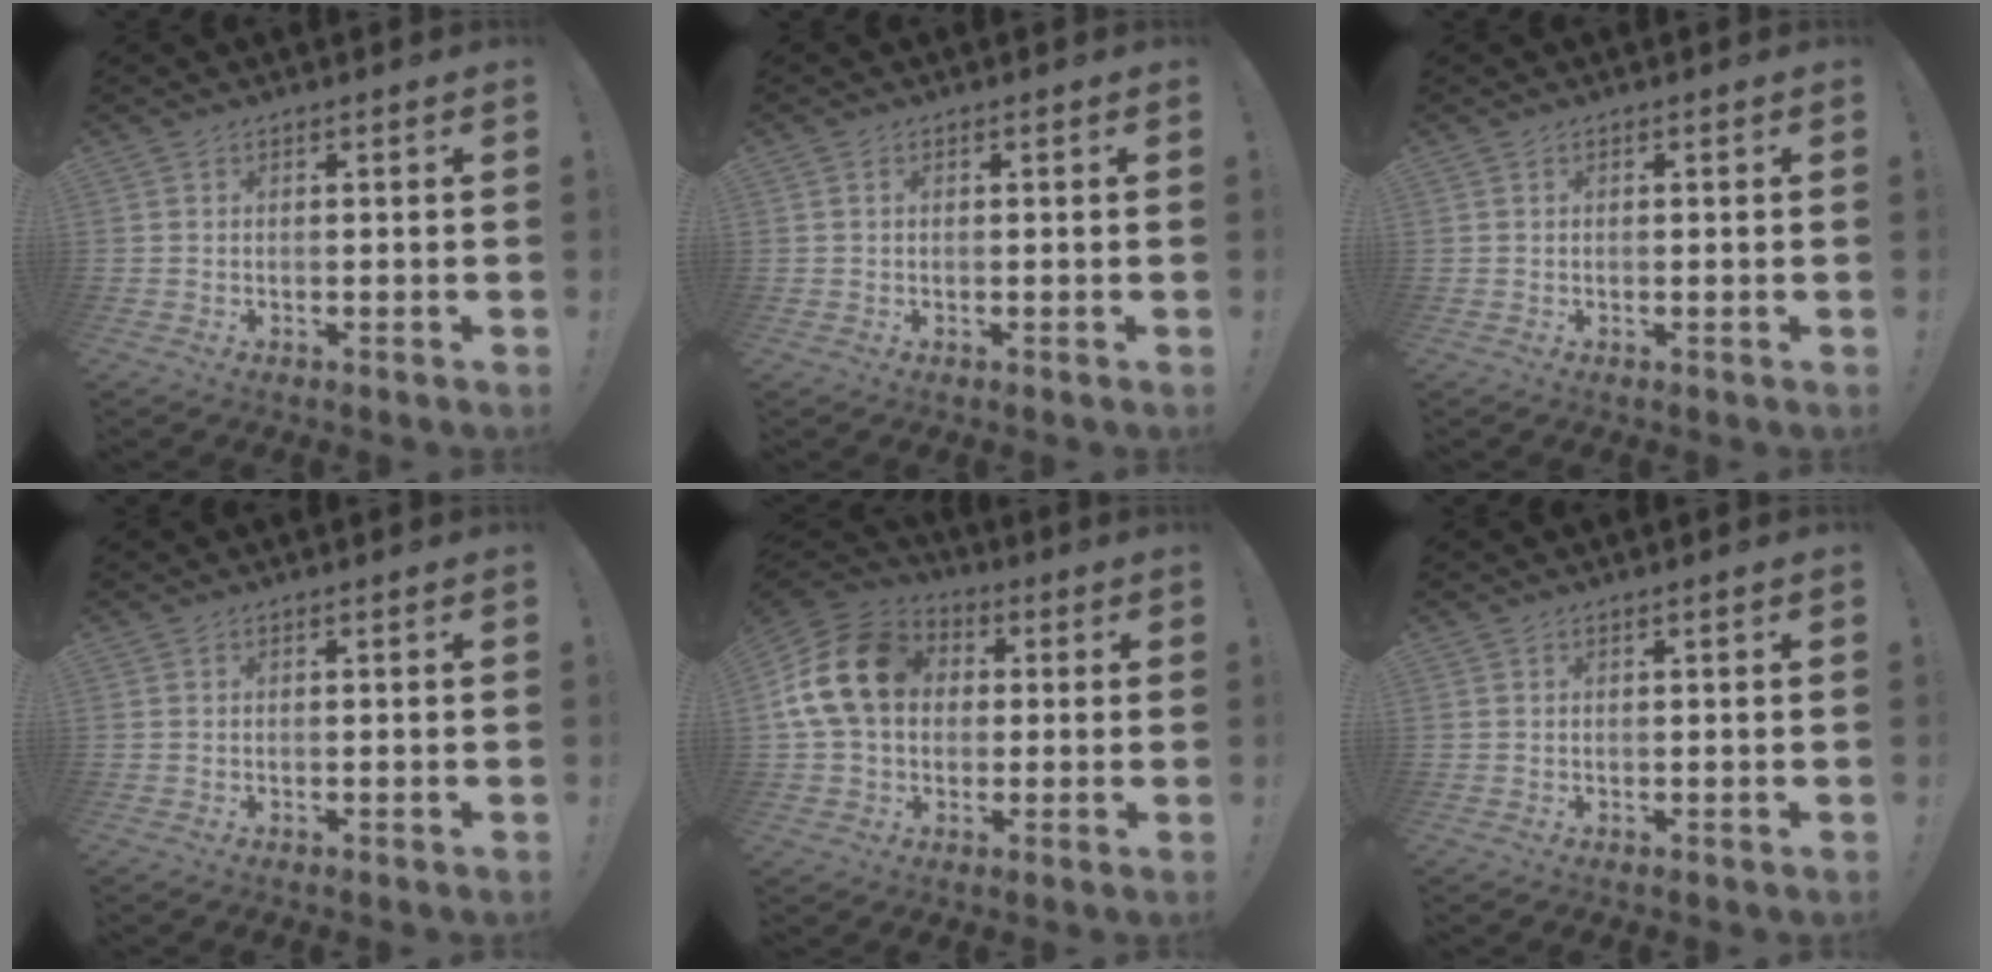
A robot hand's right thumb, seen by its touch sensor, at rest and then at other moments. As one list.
[{"total": 0.6, "force": [0.1, 0.5, 0.3], "torque": [-0.010, 0.005, 0.002]}, {"total": 0.0}, {"total": 0.0}, {"total": 17.9, "force": [3.1, 14.0, 10.8], "torque": [-0.198, 0.013, 0.062]}, {"total": 0.5, "force": [0.2, -0.3, 0.3], "torque": [-0.005, 0.000, 0.003]}]